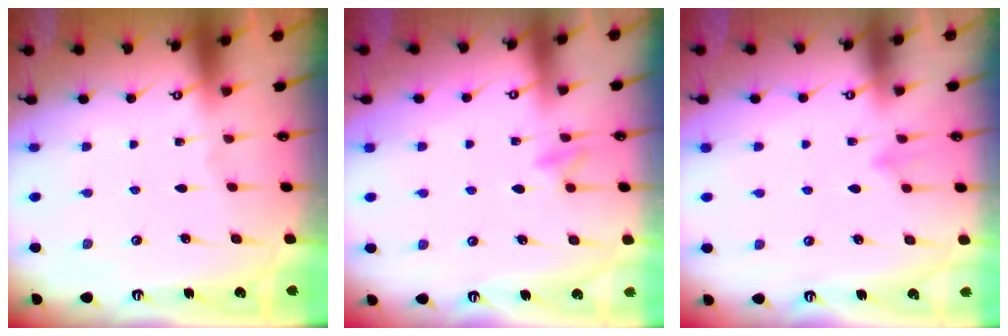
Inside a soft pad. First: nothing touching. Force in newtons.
{"total": 7.0, "press": 7.0, "slide": 1.0}
{"total": 7.7, "press": 7.6, "slide": 1.4}